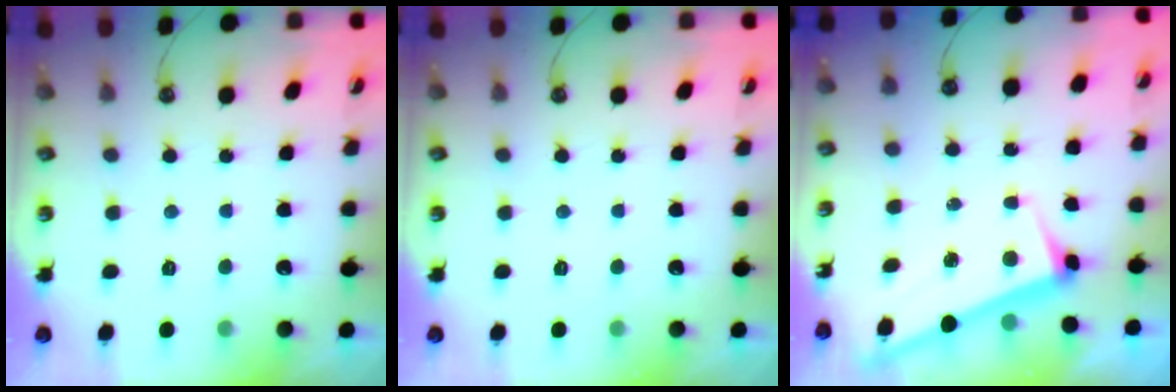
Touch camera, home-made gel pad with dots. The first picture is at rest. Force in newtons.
{"total": 0.0}
{"total": 2.7, "press": 2.7, "slide": 0.4}